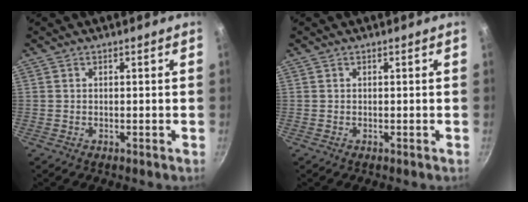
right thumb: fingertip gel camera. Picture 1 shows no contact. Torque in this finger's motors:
{"motor_torque": [-0.14, -0.11, 0.00, 0.00, 0.02]}